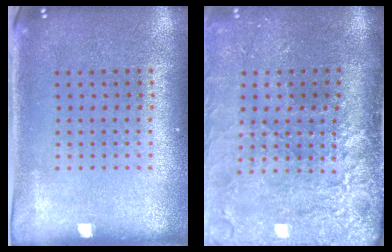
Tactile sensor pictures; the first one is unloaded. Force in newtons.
{"total": 4.6, "press": 3.7, "slide": 2.8}